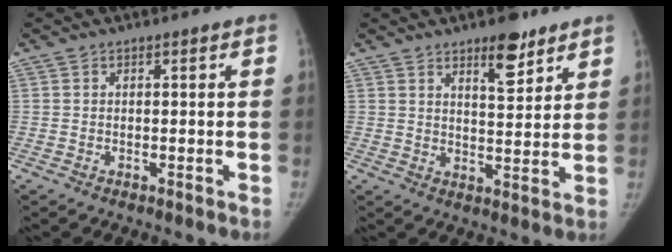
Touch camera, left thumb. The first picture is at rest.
{"total": 7.7, "force": [5.1, 2.9, 4.9], "torque": [-0.050, -0.034, 0.075]}